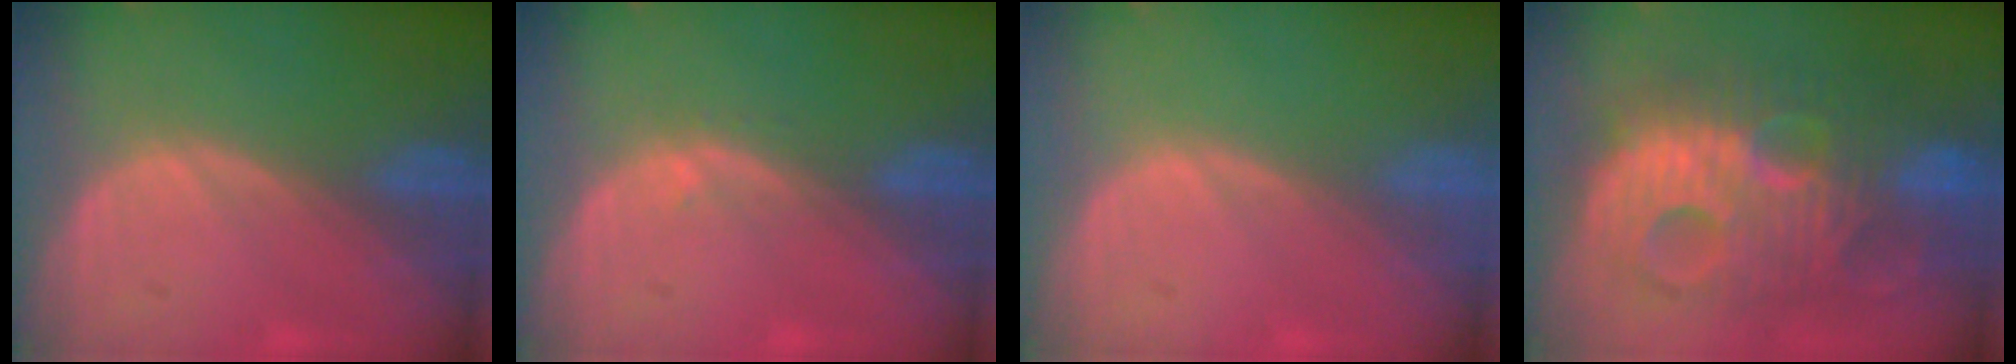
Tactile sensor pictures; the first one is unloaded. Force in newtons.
{"total": 0.7, "press": 0.7, "slide": 0.2}
{"total": 0.0}
{"total": 13.3, "press": 13.2, "slide": 1.3}